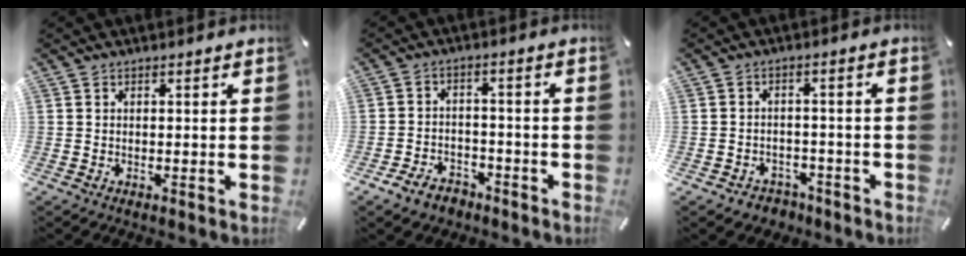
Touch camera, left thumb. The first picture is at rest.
{"total": 6.0, "force": [-4.0, 3.9, 2.0], "torque": [-0.038, 0.025, -0.074]}
{"total": 3.8, "force": [-2.6, 2.7, 0.7], "torque": [-0.017, 0.011, -0.051]}